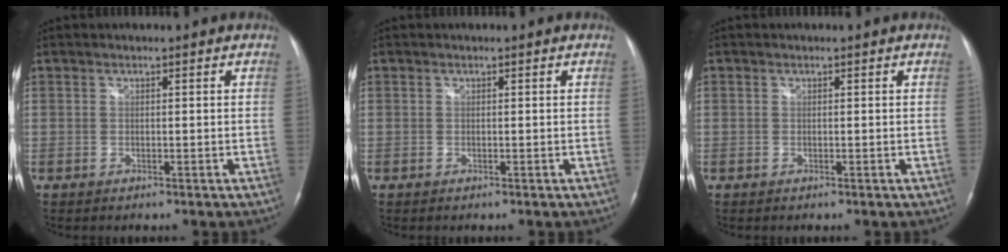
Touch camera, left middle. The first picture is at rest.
{"total": 0.0}
{"total": 0.0}